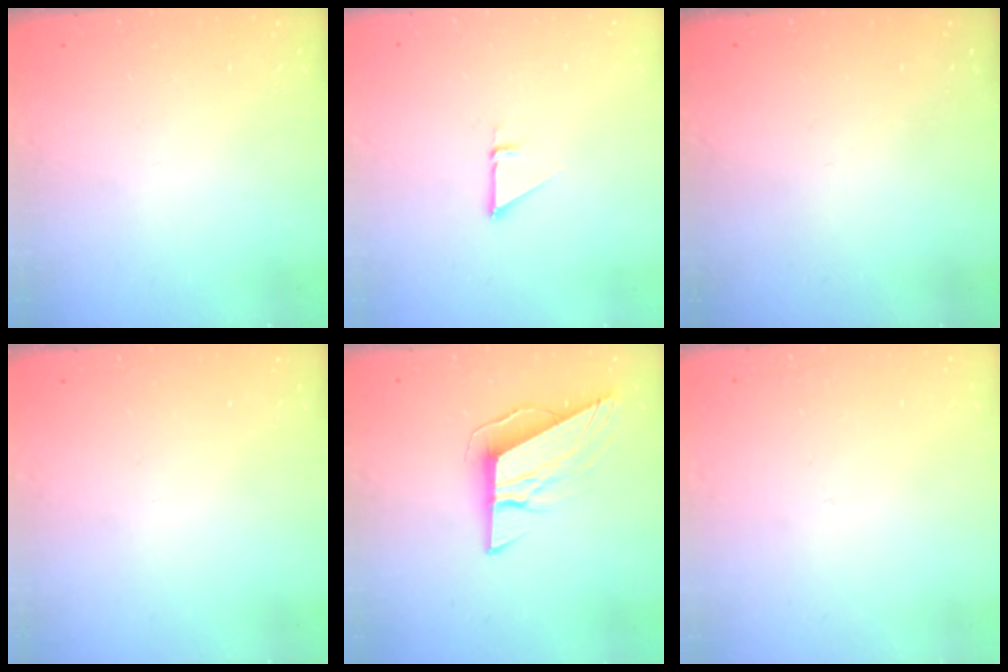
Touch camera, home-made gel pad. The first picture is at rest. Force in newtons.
{"total": 2.3, "press": 2.3, "slide": 0.1}
{"total": 0.0}
{"total": 0.0}
{"total": 9.7, "press": 9.4, "slide": 2.3}
{"total": 2.7, "press": 2.7, "slide": 0.3}